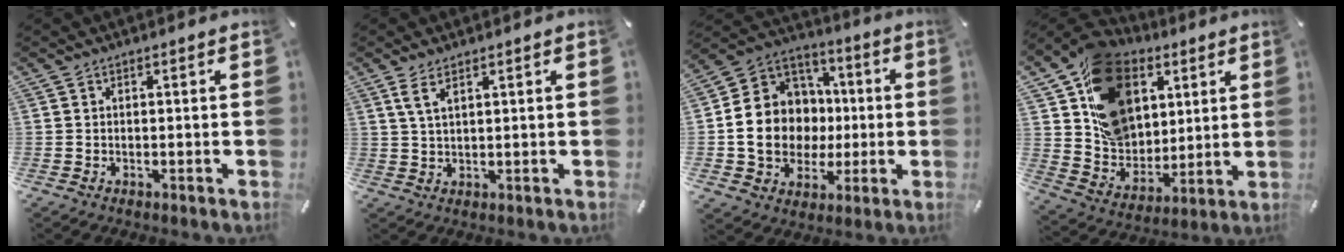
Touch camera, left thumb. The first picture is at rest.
{"total": 3.8, "force": [2.1, 1.4, 2.9], "torque": [-0.062, 0.000, 0.038]}
{"total": 16.0, "force": [-2.0, 14.3, 6.7], "torque": [-0.147, 0.009, -0.026]}
{"total": 19.0, "force": [8.0, 14.6, 9.1], "torque": [-0.163, -0.029, 0.157]}